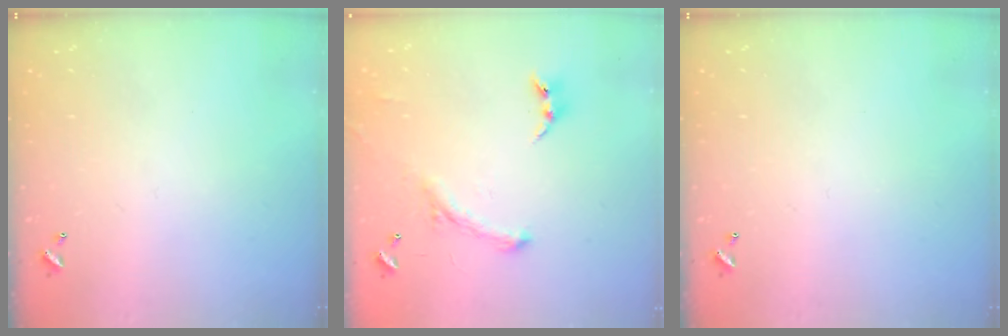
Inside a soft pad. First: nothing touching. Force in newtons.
{"total": 0.6, "press": 0.6, "slide": 0.1}
{"total": 0.0}